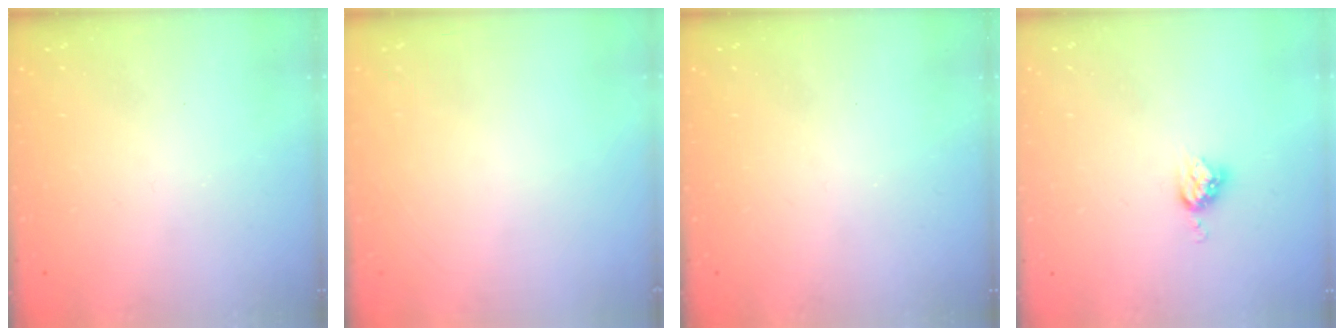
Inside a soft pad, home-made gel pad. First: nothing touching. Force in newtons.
{"total": 0.0}
{"total": 0.0}
{"total": 5.8, "press": 5.8, "slide": 0.3}